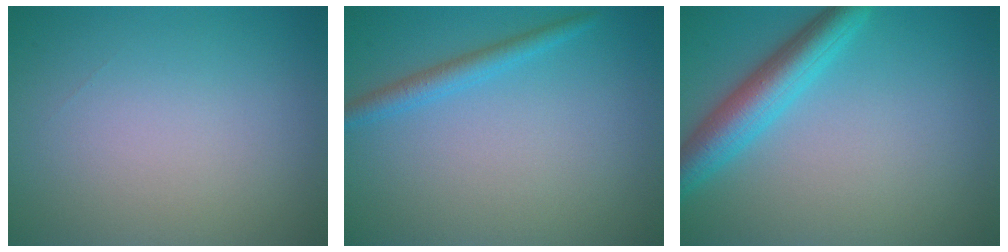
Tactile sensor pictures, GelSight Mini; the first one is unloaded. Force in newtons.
{"total": 2.0, "press": 2.0, "slide": 0.1}
{"total": 4.8, "press": 4.8, "slide": 0.2}